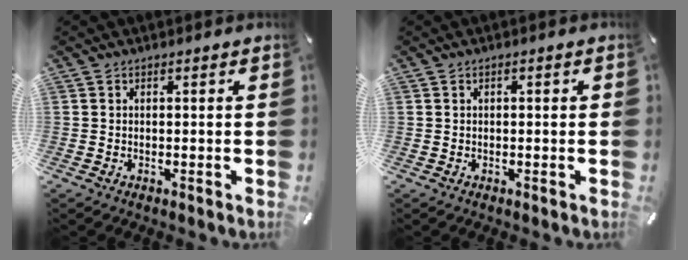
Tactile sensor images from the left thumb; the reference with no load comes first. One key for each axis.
{"total": 0.8, "fx": 0.0, "fy": 0.4, "fz": 0.7, "tx": -0.011, "ty": 0.002, "tz": -0.002}